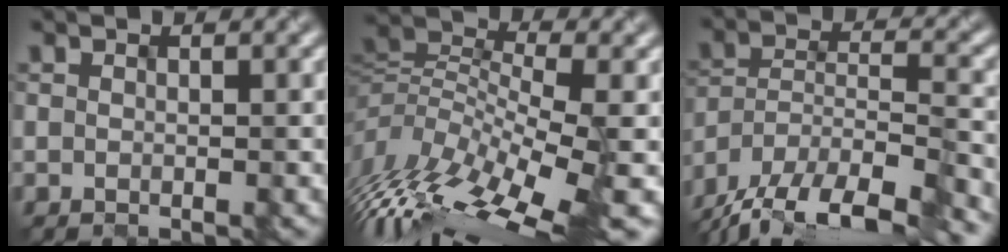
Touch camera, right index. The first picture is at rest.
{"total": 10.6, "force": [-3.9, 4.2, 9.0], "torque": [-0.180, 0.023, -0.071]}
{"total": 15.7, "force": [-13.7, 4.1, 6.4], "torque": [-0.112, -0.013, -0.204]}